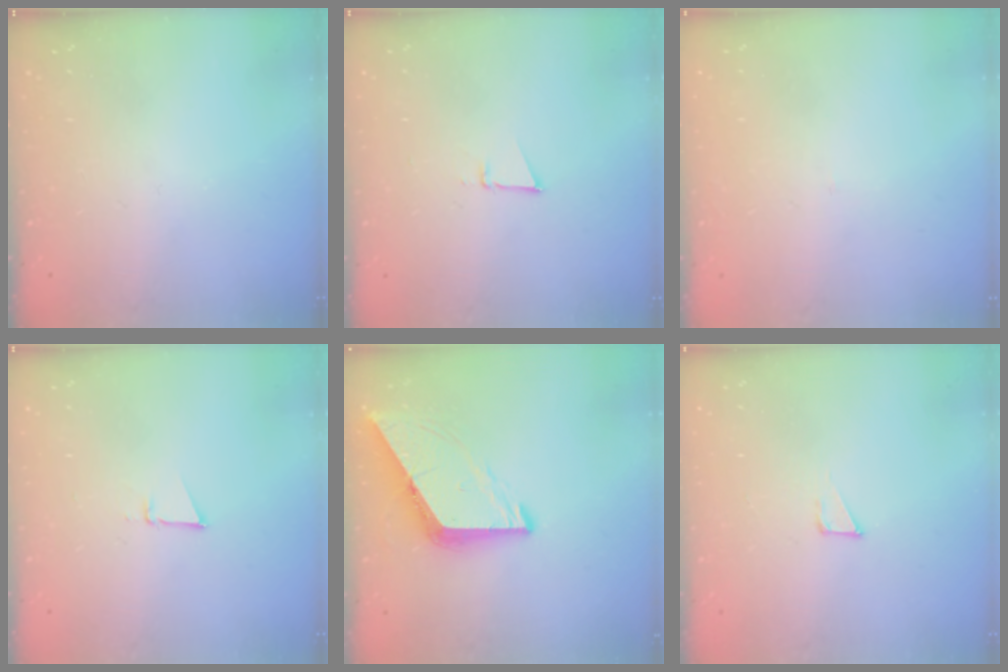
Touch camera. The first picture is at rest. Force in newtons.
{"total": 3.0, "press": 2.9, "slide": 0.8}
{"total": 1.5, "press": 1.5, "slide": 0.1}
{"total": 3.0, "press": 2.9, "slide": 0.8}
{"total": 8.2, "press": 8.2, "slide": 0.6}
{"total": 4.2, "press": 4.2, "slide": 0.4}